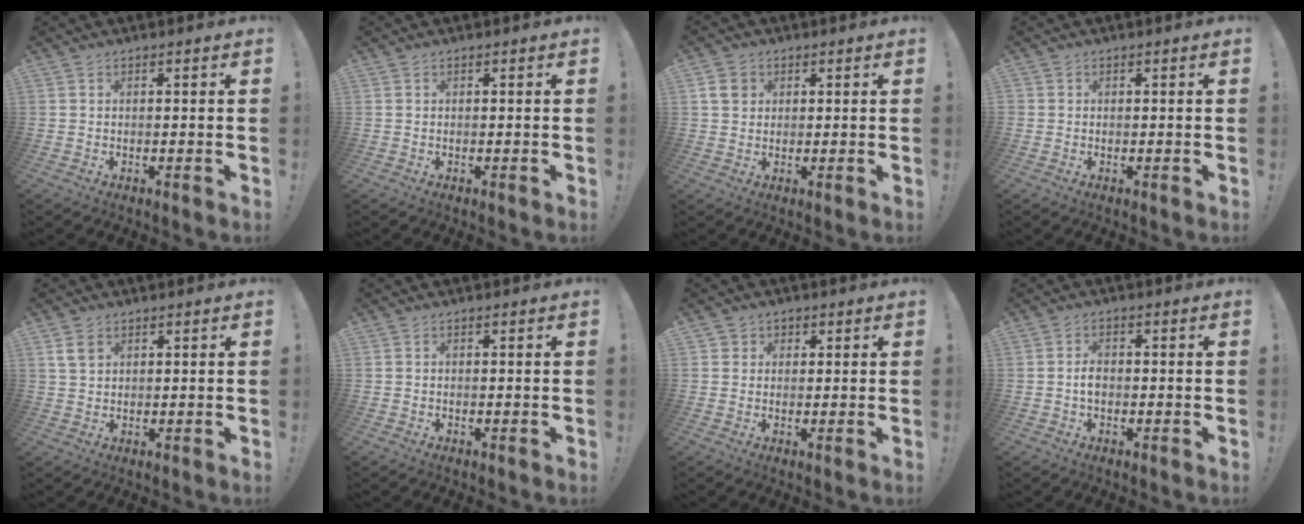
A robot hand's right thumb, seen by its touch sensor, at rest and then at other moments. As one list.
[{"total": 0.0}, {"total": 5.4, "force": [1.9, 4.5, 2.5], "torque": [-0.031, 0.001, 0.037]}, {"total": 0.7, "force": [0.0, 0.7, -0.1], "torque": [-0.002, 0.002, 0.001]}, {"total": 4.1, "force": [2.1, 2.7, 2.3], "torque": [-0.034, -0.004, 0.041]}, {"total": 0.0}, {"total": 2.5, "force": [0.7, 2.4, 0.4], "torque": [0.000, -0.001, 0.011]}, {"total": 2.7, "force": [-0.7, 1.9, 1.8], "torque": [-0.030, 0.007, -0.012]}]